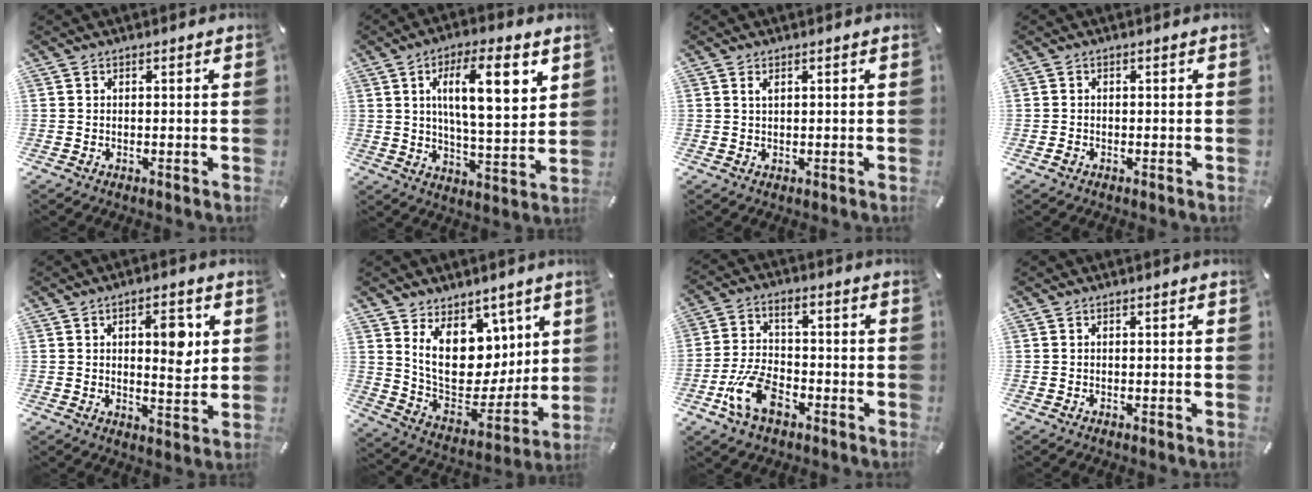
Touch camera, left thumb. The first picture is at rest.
{"total": 15.0, "force": [5.7, 5.4, 12.8], "torque": [-0.195, -0.008, 0.088]}
{"total": 1.3, "force": [0.6, 0.4, 1.1], "torque": [-0.022, -0.001, 0.011]}
{"total": 0.7, "force": [-0.4, 0.6, 0.1], "torque": [0.000, 0.005, -0.010]}
{"total": 8.8, "force": [2.6, 3.8, 7.5], "torque": [-0.092, -0.014, 0.033]}
{"total": 15.1, "force": [6.3, 11.1, 8.1], "torque": [-0.142, -0.061, 0.125]}
{"total": 11.4, "force": [-5.0, 6.8, 7.7], "torque": [-0.176, 0.012, -0.095]}
{"total": 0.0}